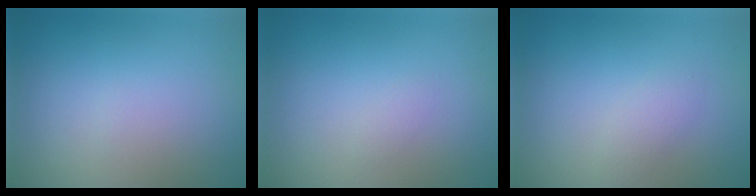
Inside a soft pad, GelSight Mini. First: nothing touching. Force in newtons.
{"total": 0.5, "press": 0.5, "slide": 0.0}
{"total": 1.3, "press": 1.3, "slide": 0.0}